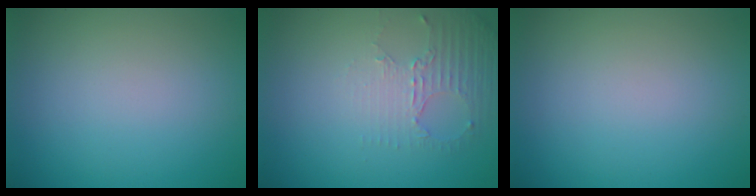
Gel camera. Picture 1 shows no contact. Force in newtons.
{"total": 2.5, "press": 1.7, "slide": 1.8}
{"total": 0.0}